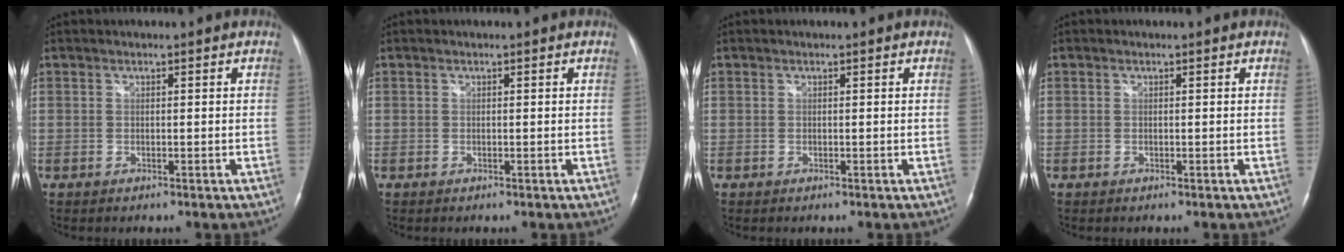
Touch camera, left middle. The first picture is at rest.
{"total": 0.0}
{"total": 0.0}
{"total": 0.0}